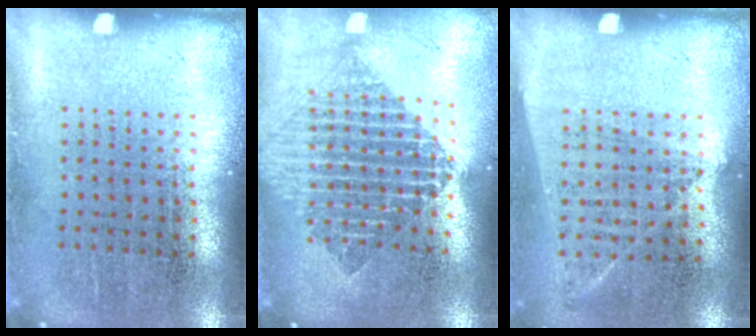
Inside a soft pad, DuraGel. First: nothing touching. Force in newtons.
{"total": 2.0, "press": 1.6, "slide": 1.2}
{"total": 1.0, "press": 0.9, "slide": 0.5}